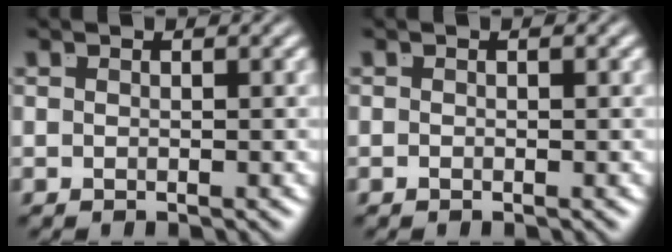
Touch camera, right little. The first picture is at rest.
{"total": 0.5, "force": [-0.3, -0.5, 0.2], "torque": [0.000, -0.004, -0.002]}